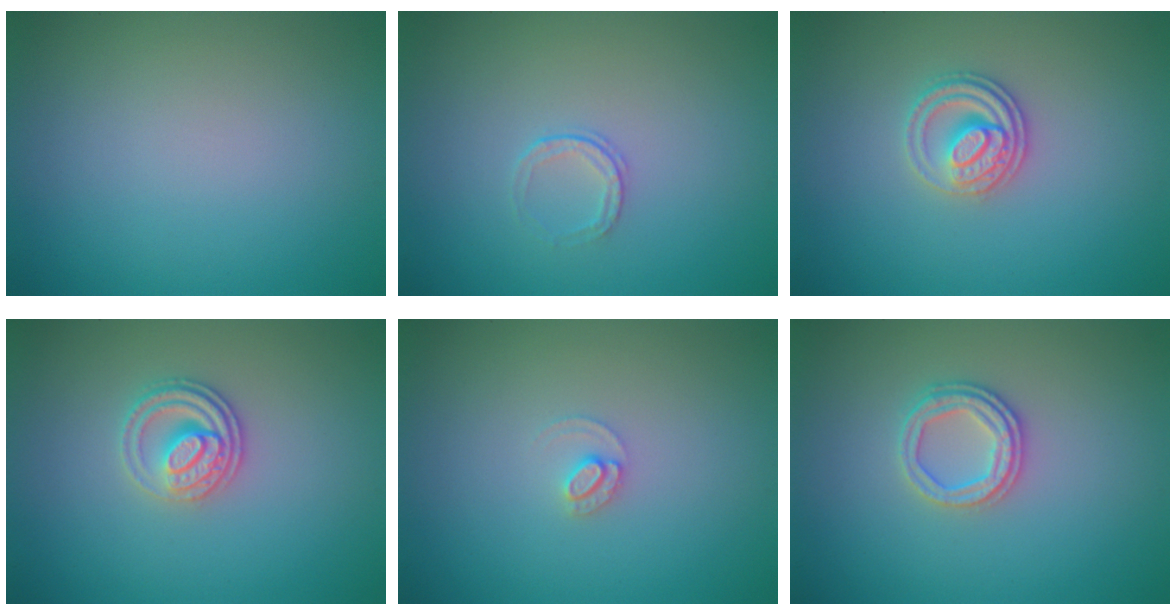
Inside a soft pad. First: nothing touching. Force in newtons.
{"total": 1.0, "press": 0.7, "slide": 0.7}
{"total": 2.7, "press": 2.5, "slide": 0.9}
{"total": 2.8, "press": 2.6, "slide": 1.0}
{"total": 1.2, "press": 1.2, "slide": 0.0}
{"total": 2.5, "press": 2.4, "slide": 0.8}